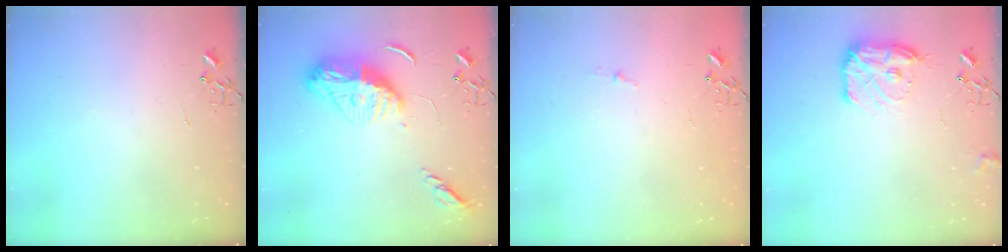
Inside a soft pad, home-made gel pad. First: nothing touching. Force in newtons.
{"total": 15.6, "press": 15.5, "slide": 1.6}
{"total": 3.1, "press": 3.1, "slide": 0.4}
{"total": 12.6, "press": 12.6, "slide": 0.6}